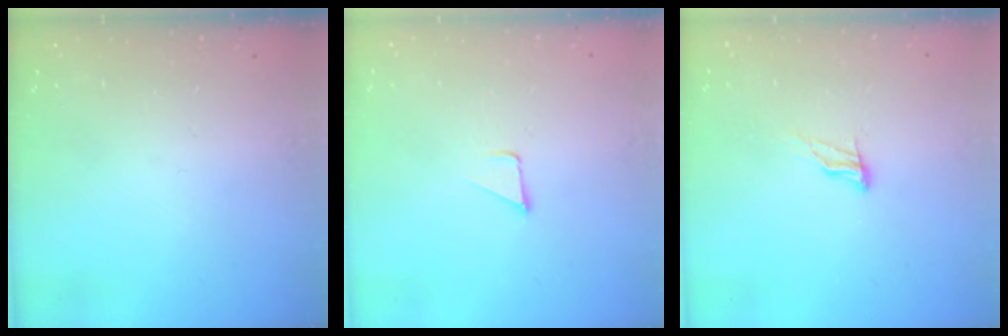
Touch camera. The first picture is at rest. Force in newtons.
{"total": 1.5, "press": 1.5, "slide": 0.1}
{"total": 5.8, "press": 5.8, "slide": 0.5}